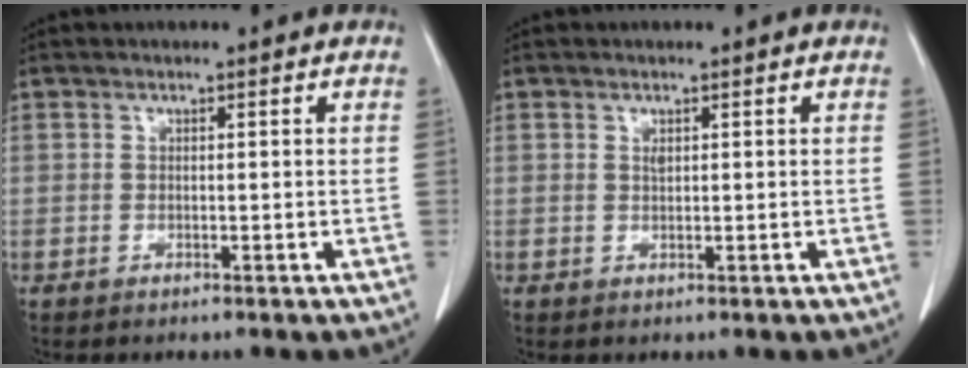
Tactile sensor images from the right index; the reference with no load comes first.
{"total": 0.9, "force": [0.5, 0.3, 0.7], "torque": [-0.015, -0.002, 0.009]}